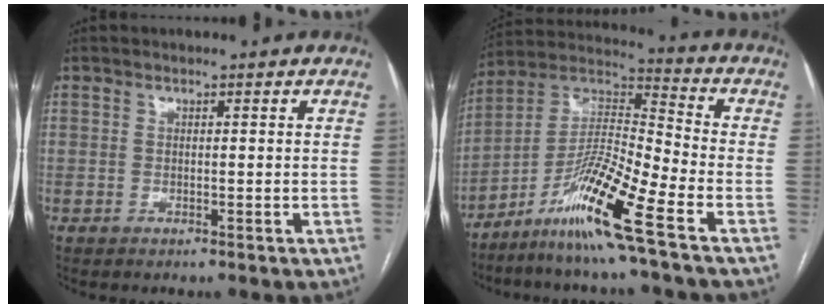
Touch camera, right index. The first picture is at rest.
{"total": 13.7, "force": [-8.0, -0.9, 11.1], "torque": [-0.213, -0.008, -0.153]}